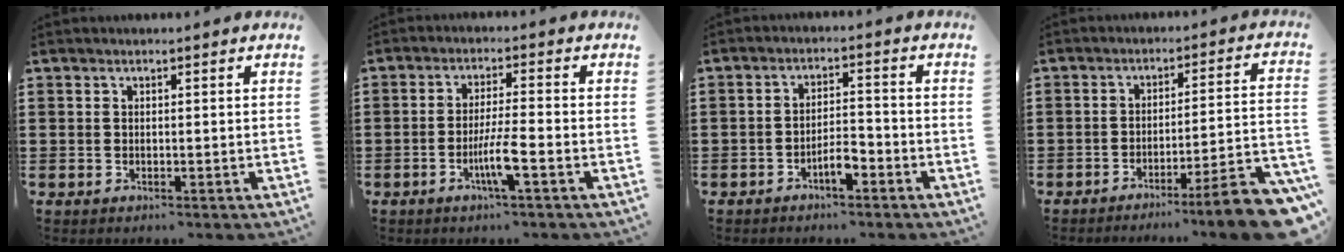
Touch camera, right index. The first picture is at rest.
{"total": 5.3, "force": [-2.3, 0.1, 4.8], "torque": [-0.094, -0.015, -0.042]}
{"total": 4.0, "force": [-2.4, 1.3, 2.9], "torque": [-0.058, 0.005, -0.048]}
{"total": 8.9, "force": [-6.4, 0.0, 6.2], "torque": [-0.091, 0.000, -0.120]}